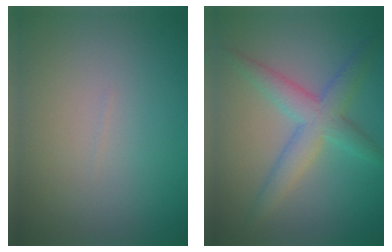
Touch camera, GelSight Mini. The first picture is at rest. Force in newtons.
{"total": 4.2, "press": 4.2, "slide": 0.1}